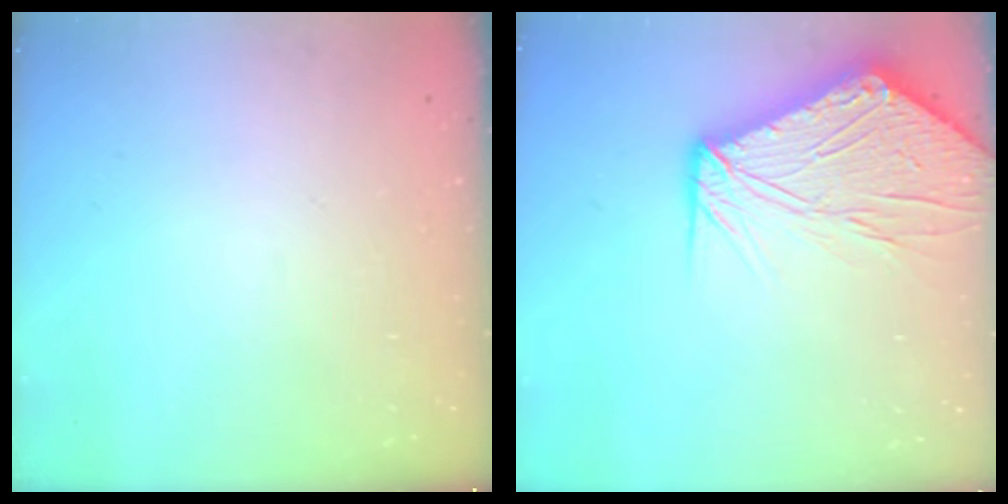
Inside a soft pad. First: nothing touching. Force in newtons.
{"total": 15.5, "press": 15.5, "slide": 1.5}